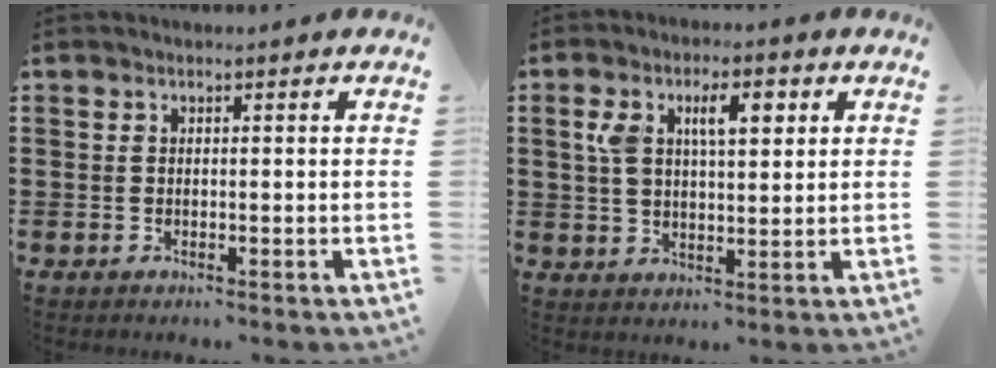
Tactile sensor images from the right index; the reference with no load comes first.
{"total": 7.3, "force": [2.5, 3.4, 5.9], "torque": [-0.103, 0.005, 0.036]}